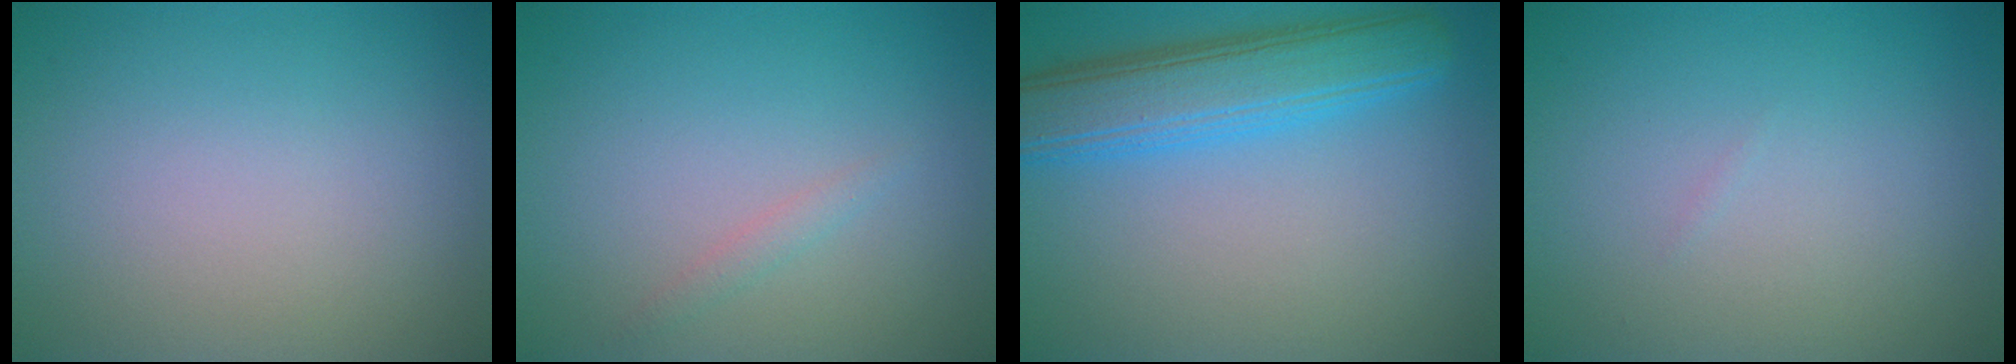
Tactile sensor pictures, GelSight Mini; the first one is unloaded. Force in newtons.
{"total": 0.8, "press": 0.8, "slide": 0.0}
{"total": 6.3, "press": 6.3, "slide": 0.1}
{"total": 0.0}